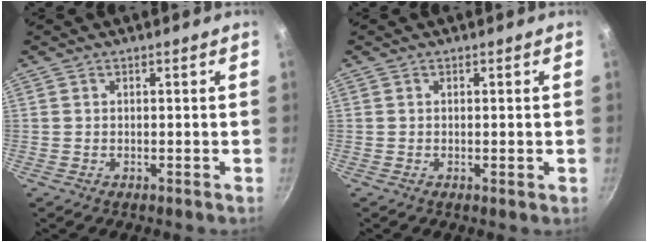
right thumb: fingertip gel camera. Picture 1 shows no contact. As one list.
[{"total": 0.7, "force": [0.0, 0.1, 0.7], "torque": [-0.011, -0.001, -0.002]}]